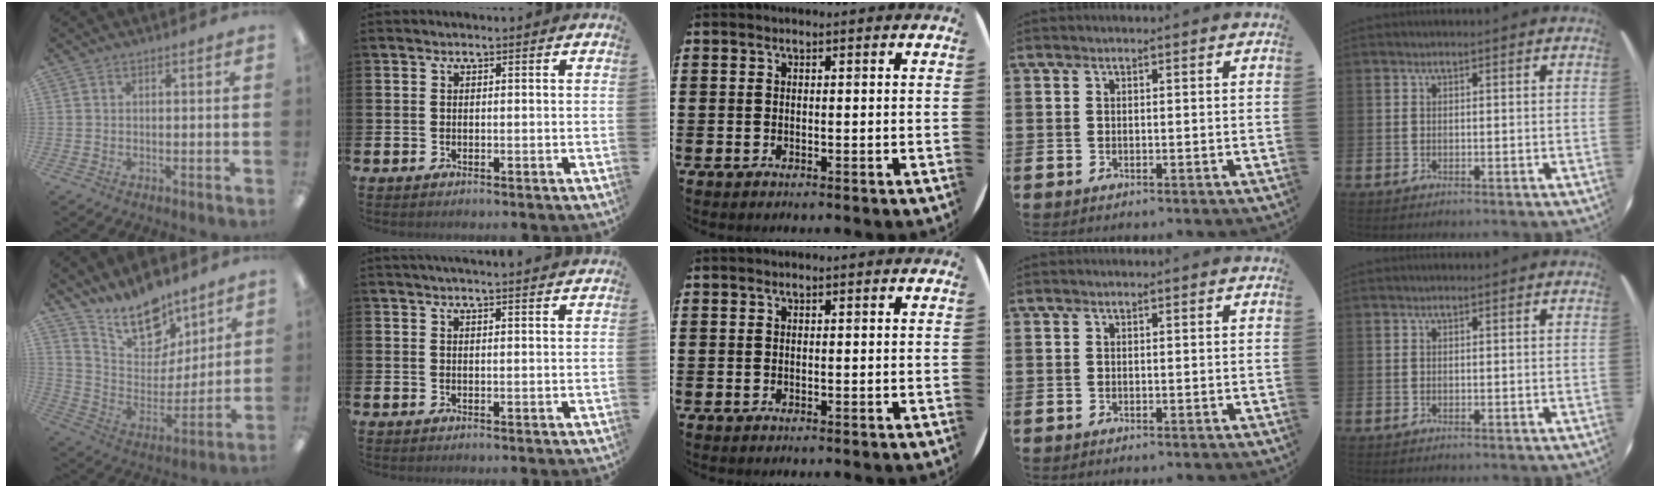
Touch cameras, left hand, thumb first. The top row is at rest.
{"thumb": {"total": 15.6, "force": [12.5, 7.6, 5.5], "torque": [-0.110, -0.083, 0.233]}, "index": {"total": 2.0, "force": [2.0, -0.2, 0.3], "torque": [0.001, -0.011, 0.034]}}